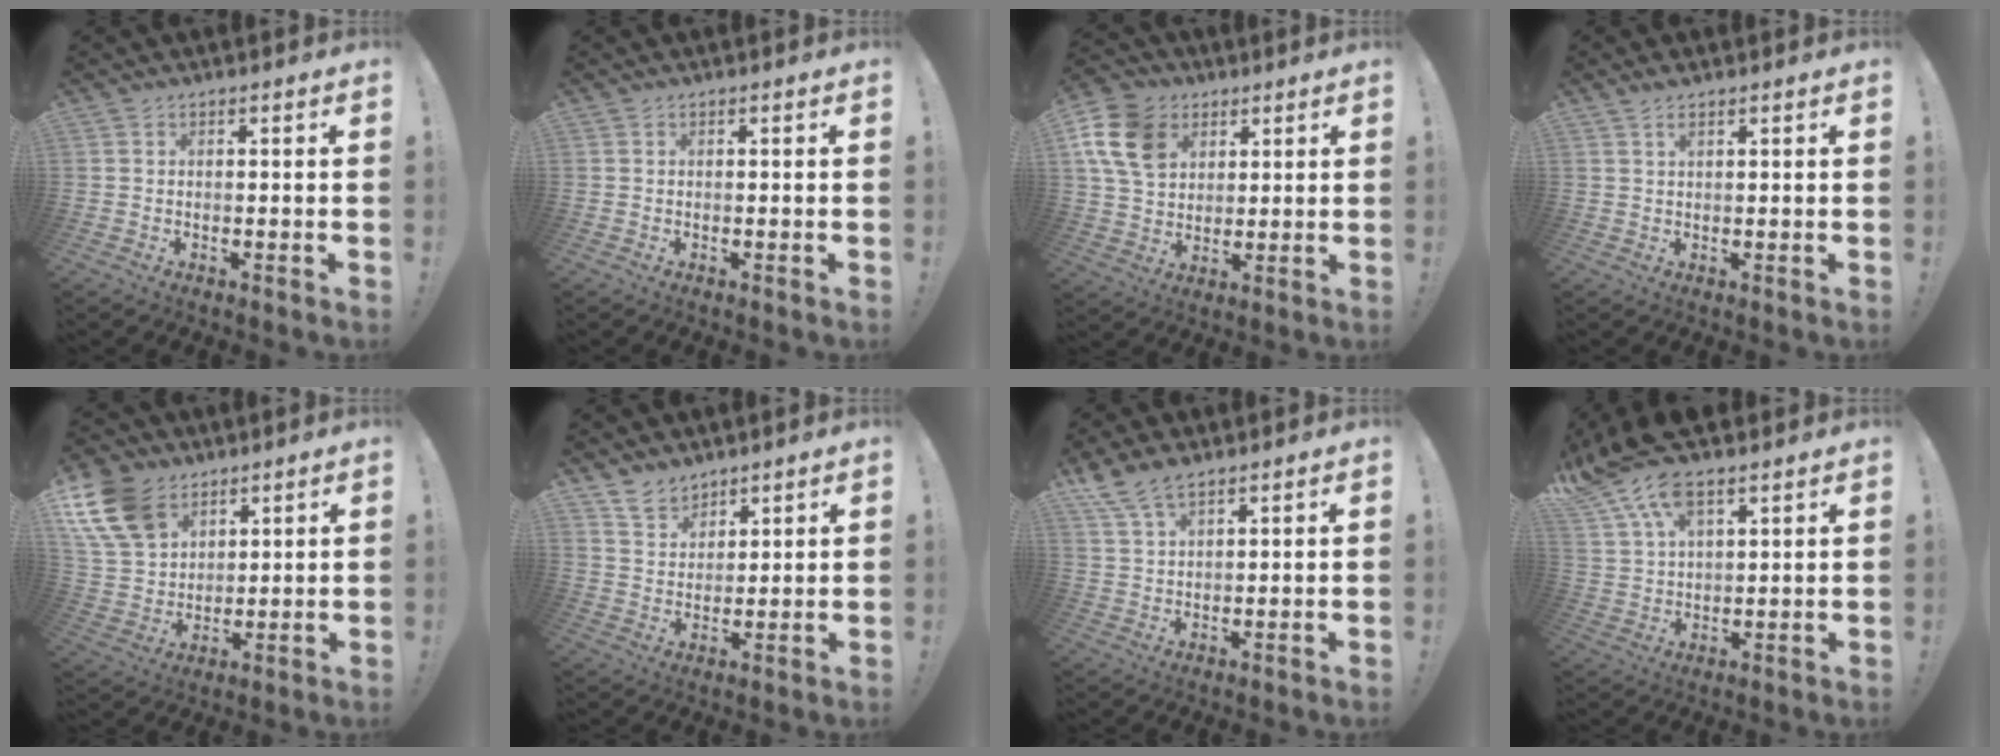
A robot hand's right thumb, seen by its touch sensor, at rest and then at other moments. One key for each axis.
{"total": 0.0}
{"total": 15.3, "fx": 6.0, "fy": 11.6, "fz": 8.0, "tx": -0.139, "ty": -0.018, "tz": 0.123}
{"total": 1.7, "fx": 1.2, "fy": 0.4, "fz": 1.1, "tx": -0.017, "ty": -0.007, "tz": 0.021}
{"total": 15.2, "fx": 8.5, "fy": 10.4, "fz": 7.2, "tx": -0.136, "ty": -0.044, "tz": 0.168}
{"total": 7.7, "fx": 6.6, "fy": 3.8, "fz": 0.9, "tx": -0.026, "ty": -0.049, "tz": 0.131}
{"total": 7.6, "fx": 5.9, "fy": 3.0, "fz": 3.8, "tx": -0.086, "ty": -0.022, "tz": 0.116}
{"total": 12.9, "fx": 9.0, "fy": 5.6, "fz": 7.2, "tx": -0.160, "ty": -0.048, "tz": 0.164}